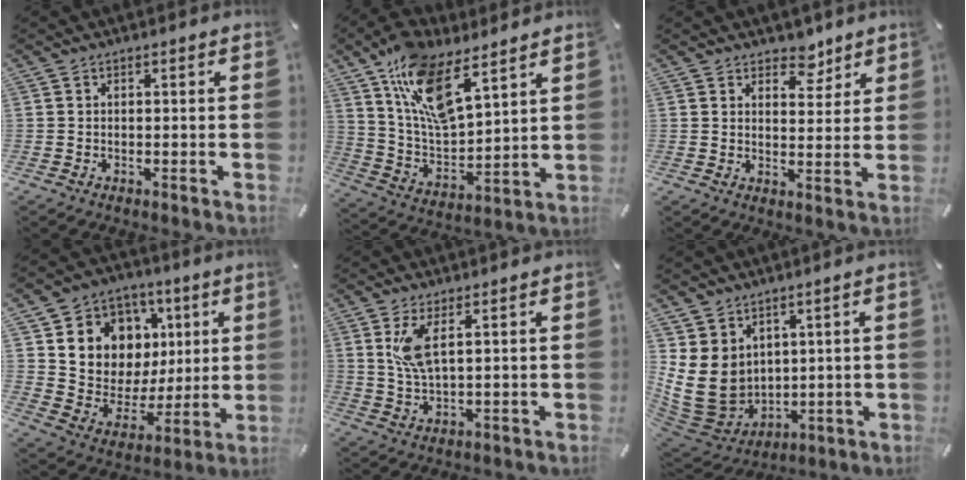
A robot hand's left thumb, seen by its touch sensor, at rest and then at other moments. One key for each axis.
{"total": 15.5, "fx": 10.5, "fy": 6.3, "fz": 9.6, "tx": -0.203, "ty": -0.055, "tz": 0.186}
{"total": 6.3, "fx": 4.7, "fy": 3.9, "fz": 1.4, "tx": 0.010, "ty": -0.034, "tz": 0.076}
{"total": 10.7, "fx": 2.9, "fy": 10.2, "fz": 1.3, "tx": -0.023, "ty": -0.039, "tz": 0.066}
{"total": 6.7, "fx": 2.7, "fy": 2.4, "fz": 5.7, "tx": -0.119, "ty": -0.002, "tz": 0.043}
{"total": 14.2, "fx": 1.6, "fy": 12.4, "fz": 6.8, "tx": -0.157, "ty": -0.023, "tz": 0.035}